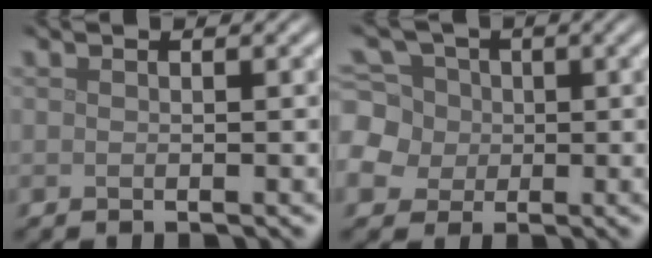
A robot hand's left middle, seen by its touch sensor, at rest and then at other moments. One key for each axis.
{"total": 9.0, "fx": -0.1, "fy": 8.3, "fz": 3.6, "tx": -0.092, "ty": 0.020, "tz": -0.036}